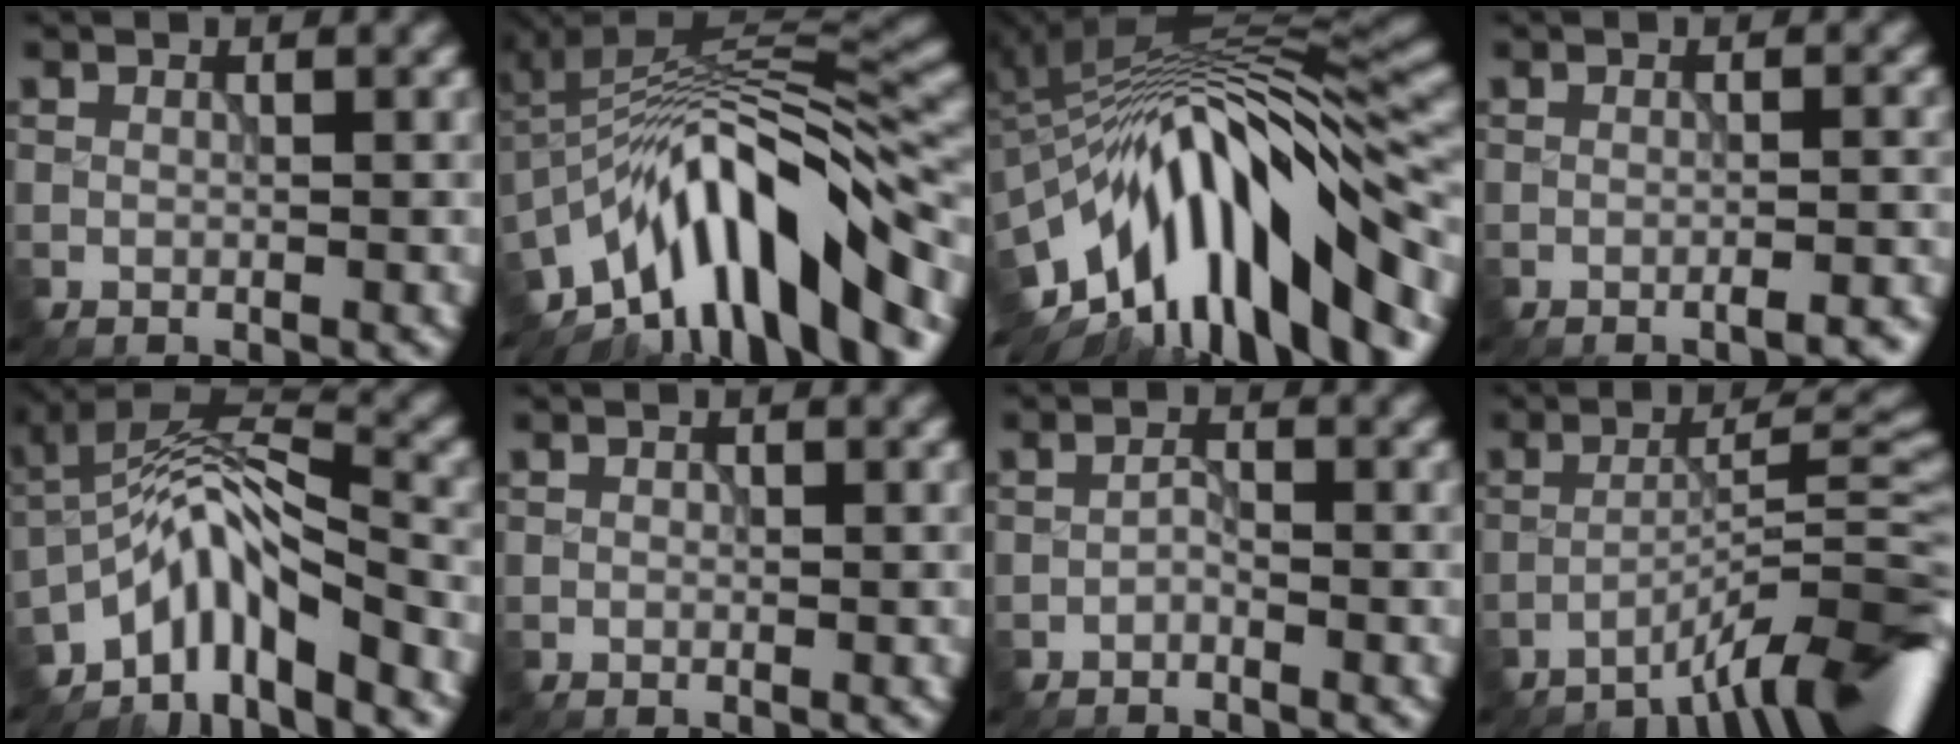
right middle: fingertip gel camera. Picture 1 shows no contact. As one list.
[{"total": 14.2, "force": [-7.2, 4.7, 11.3], "torque": [-0.177, 0.013, -0.117]}, {"total": 15.3, "force": [-6.2, 5.4, 12.8], "torque": [-0.210, 0.026, -0.102]}, {"total": 2.4, "force": [-1.5, 0.6, 1.8], "torque": [-0.019, 0.006, -0.024]}, {"total": 7.5, "force": [-4.7, 2.3, 5.3], "torque": [-0.079, 0.005, -0.096]}, {"total": 0.0}, {"total": 0.7, "force": [-0.5, 0.3, 0.4], "torque": [-0.012, 0.003, -0.011]}, {"total": 8.7, "force": [-5.8, 0.9, 6.4], "torque": [-0.084, 0.019, -0.096]}]